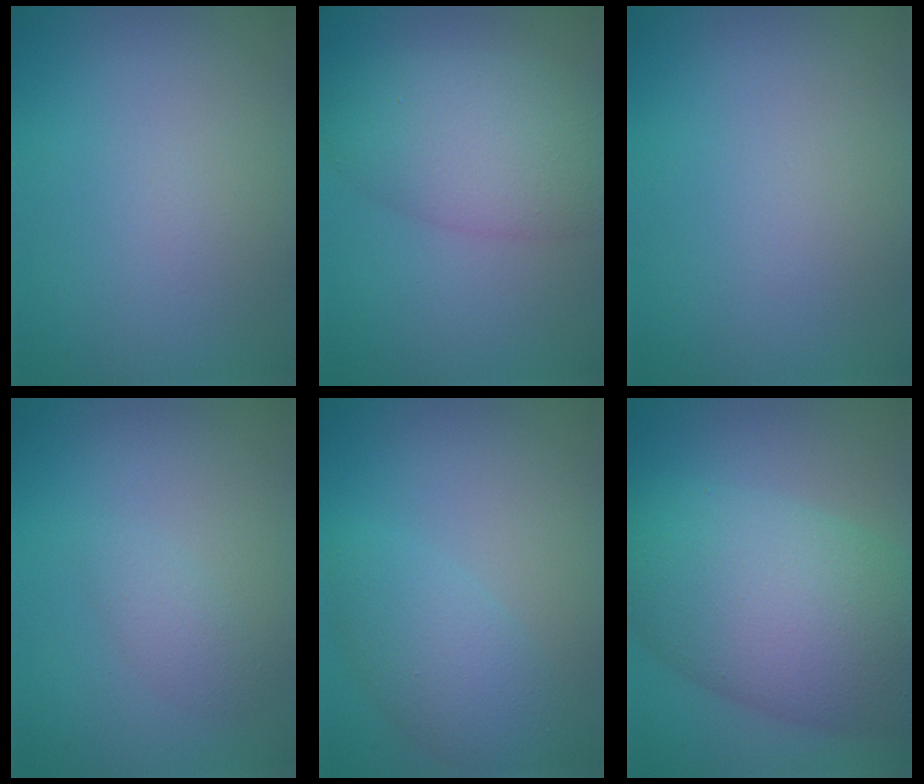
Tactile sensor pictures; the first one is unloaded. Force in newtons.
{"total": 6.7, "press": 6.7, "slide": 0.2}
{"total": 0.0}
{"total": 1.4, "press": 1.4, "slide": 0.1}
{"total": 3.9, "press": 3.9, "slide": 0.1}
{"total": 12.3, "press": 12.3, "slide": 0.2}